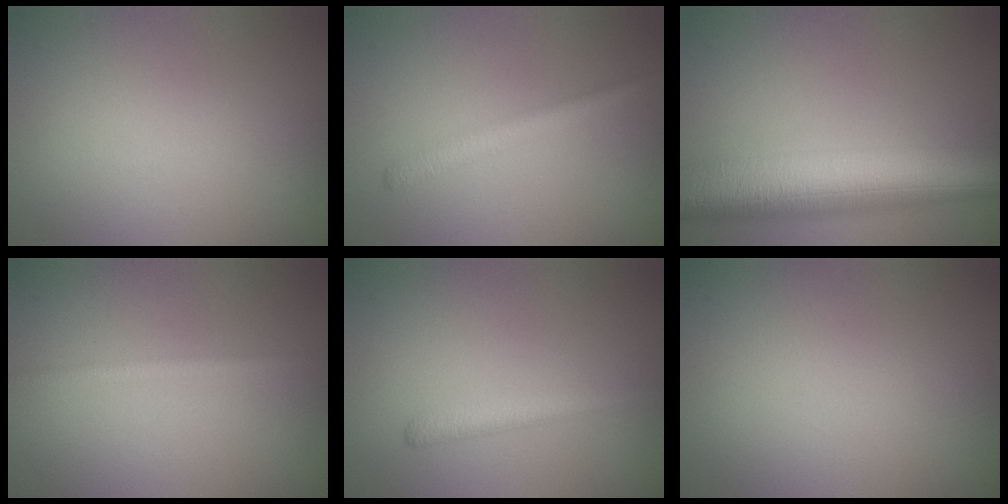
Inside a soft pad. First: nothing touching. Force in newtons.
{"total": 1.8, "press": 1.8, "slide": 0.0}
{"total": 10.8, "press": 10.7, "slide": 0.5}
{"total": 1.2, "press": 1.2, "slide": 0.1}
{"total": 1.9, "press": 1.9, "slide": 0.1}
{"total": 0.0}